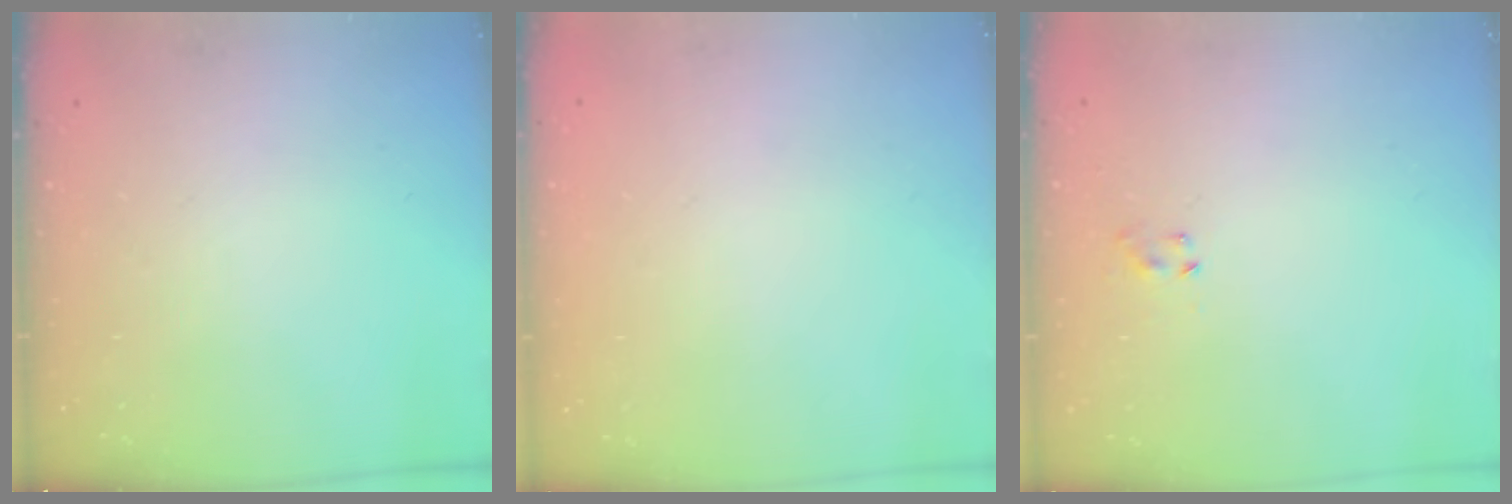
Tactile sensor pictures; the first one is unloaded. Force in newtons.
{"total": 1.7, "press": 1.7, "slide": 0.2}
{"total": 3.6, "press": 3.4, "slide": 1.4}